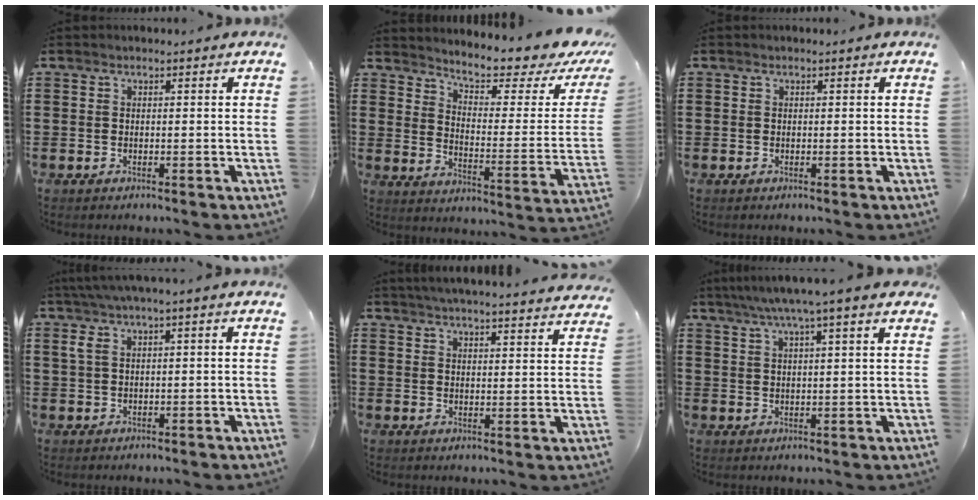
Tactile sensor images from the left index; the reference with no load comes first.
{"total": 5.7, "force": [5.0, 0.2, 2.7], "torque": [-0.062, -0.045, 0.076]}
{"total": 0.0}
{"total": 3.0, "force": [0.1, 0.7, 2.9], "torque": [-0.061, 0.000, -0.003]}
{"total": 4.1, "force": [4.0, -0.7, 0.6], "torque": [-0.027, -0.022, 0.069]}
{"total": 5.0, "force": [3.4, -0.2, 3.6], "torque": [-0.080, -0.005, 0.057]}